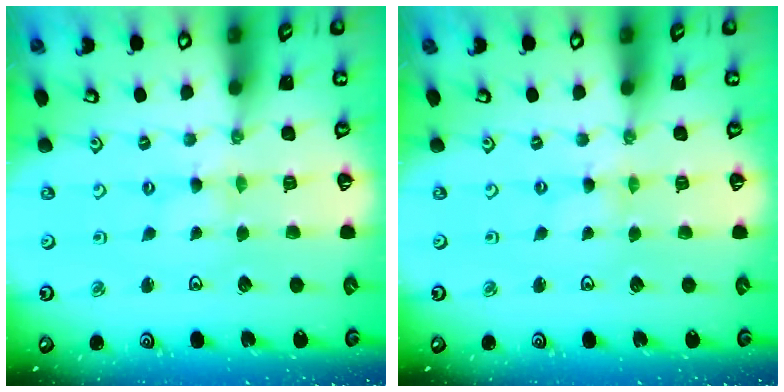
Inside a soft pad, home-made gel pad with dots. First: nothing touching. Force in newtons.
{"total": 0.0}